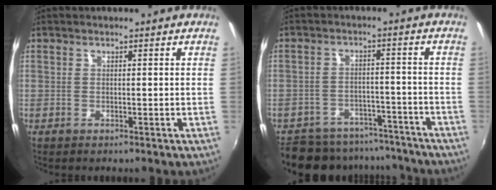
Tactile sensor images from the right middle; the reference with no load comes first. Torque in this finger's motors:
{"motor_torque": [1.00, -1.14, 0.20, 0.08]}